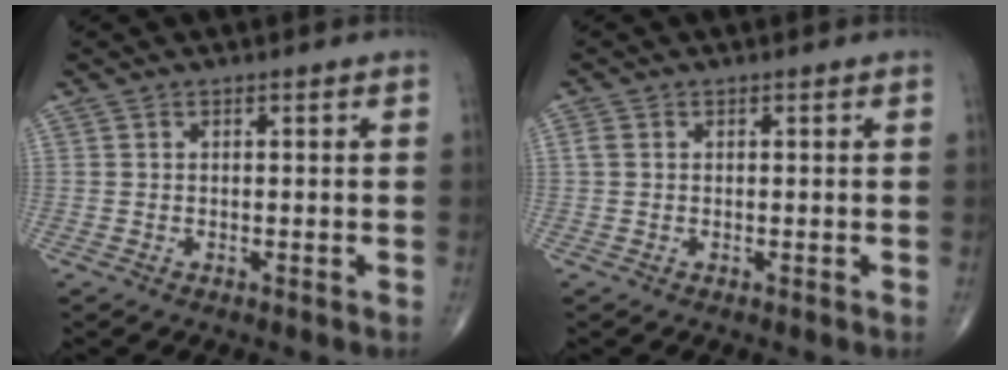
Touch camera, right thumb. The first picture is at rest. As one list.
[{"total": 1.2, "force": [0.2, 0.9, 0.7], "torque": [-0.019, 0.004, 0.004]}]